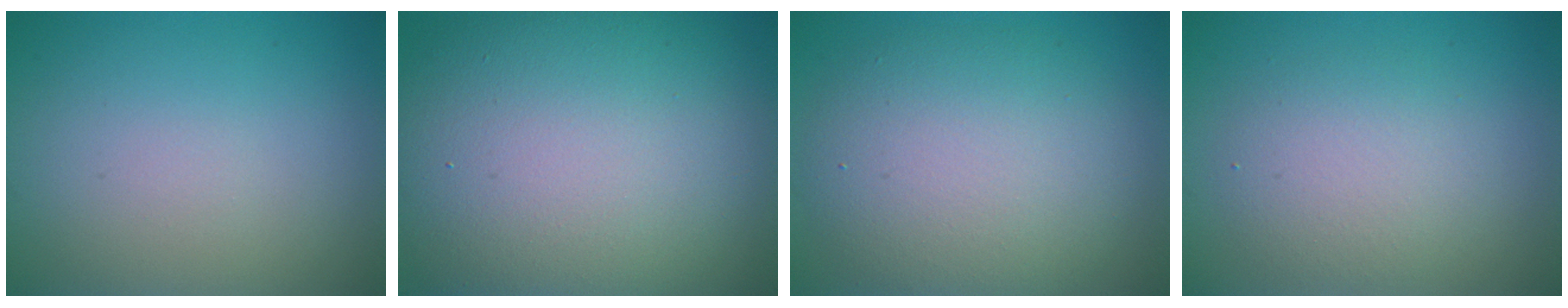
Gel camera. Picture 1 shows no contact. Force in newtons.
{"total": 16.5, "press": 16.5, "slide": 0.9}
{"total": 7.8, "press": 7.8, "slide": 0.3}
{"total": 3.4, "press": 3.4, "slide": 0.2}